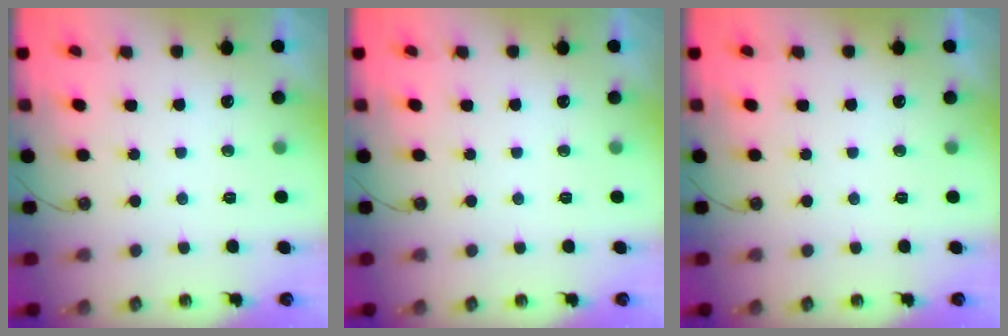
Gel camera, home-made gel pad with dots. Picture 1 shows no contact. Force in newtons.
{"total": 0.0}
{"total": 0.0}